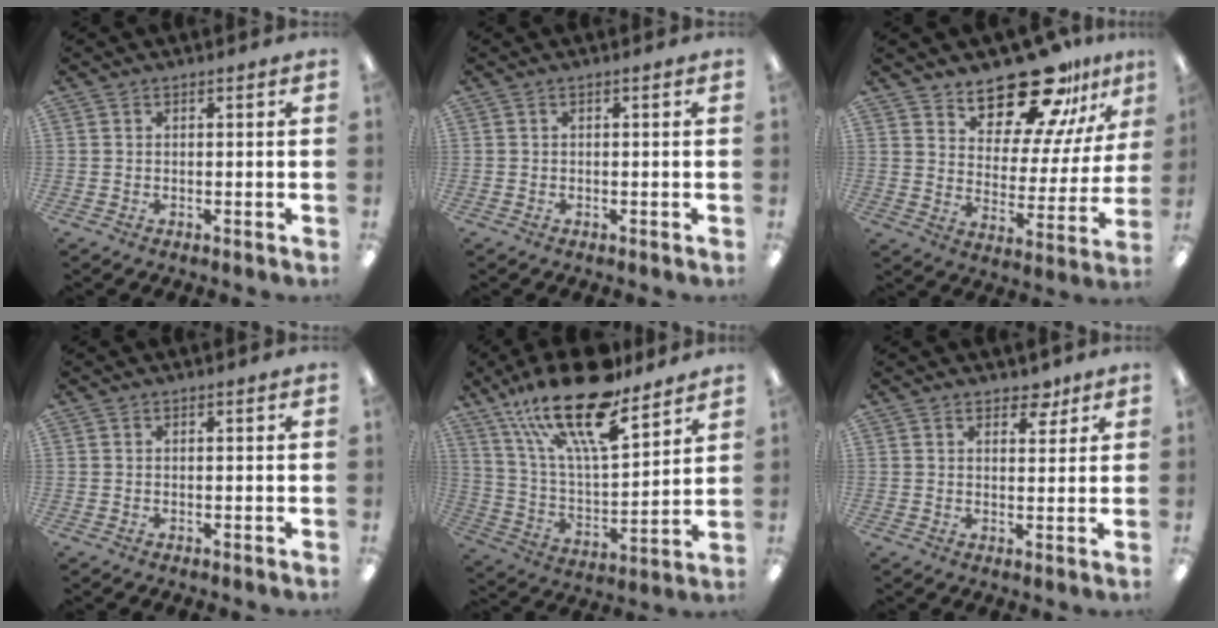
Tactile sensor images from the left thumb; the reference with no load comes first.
{"total": 0.0}
{"total": 18.8, "force": [15.8, 7.0, 7.4], "torque": [-0.113, -0.126, 0.275]}
{"total": 0.0}
{"total": 23.8, "force": [16.6, 7.3, 15.4], "torque": [-0.278, -0.100, 0.282]}
{"total": 3.7, "force": [3.0, 2.0, 1.2], "torque": [0.005, -0.015, 0.049]}